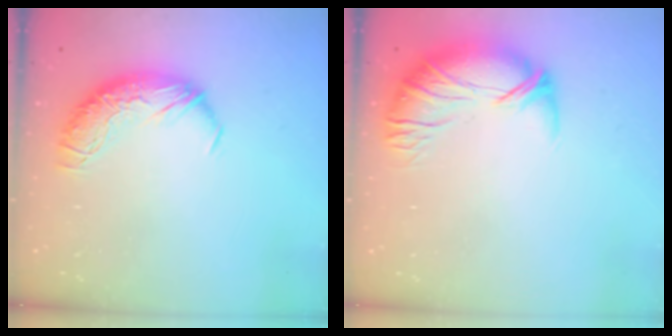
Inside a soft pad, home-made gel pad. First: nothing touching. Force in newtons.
{"total": 2.8, "press": 1.7, "slide": 2.3}